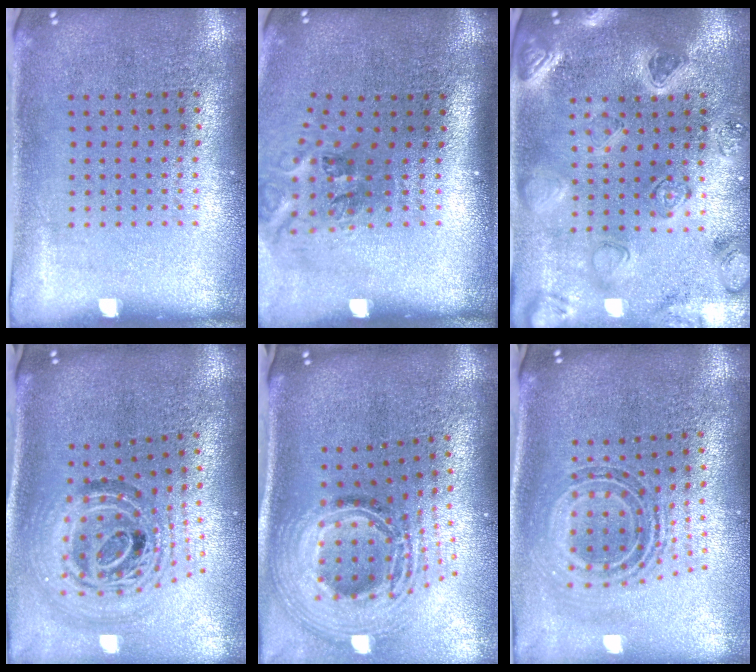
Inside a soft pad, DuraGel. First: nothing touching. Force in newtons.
{"total": 1.7, "press": 1.1, "slide": 1.2}
{"total": 2.3, "press": 2.2, "slide": 0.4}
{"total": 1.9, "press": 1.5, "slide": 1.0}
{"total": 2.9, "press": 2.0, "slide": 2.0}
{"total": 1.0, "press": 0.9, "slide": 0.5}